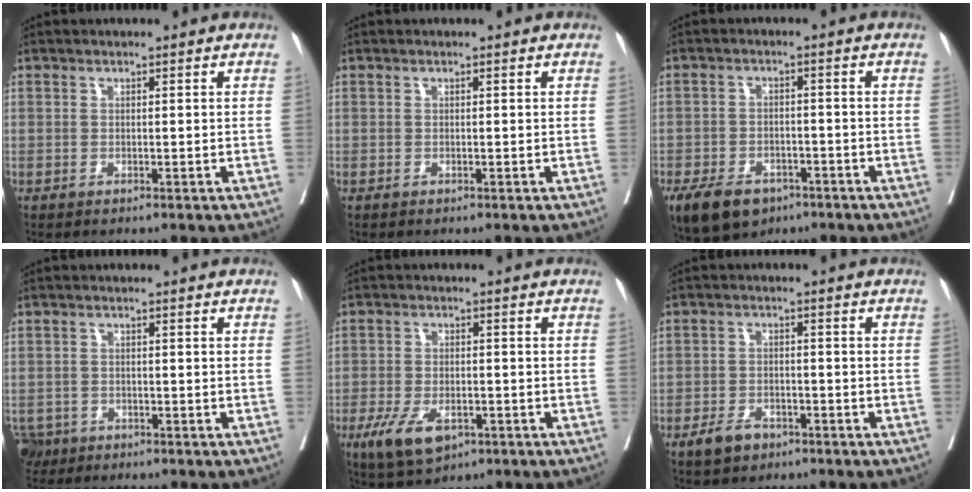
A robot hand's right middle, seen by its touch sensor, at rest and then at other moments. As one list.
[{"total": 0.0}, {"total": 9.3, "force": [-5.9, 5.6, 4.4], "torque": [-0.089, 0.000, -0.093]}, {"total": 3.4, "force": [-2.4, 2.3, 0.4], "torque": [-0.006, 0.003, -0.040]}, {"total": 7.5, "force": [-3.8, 3.6, 5.4], "torque": [-0.100, -0.010, -0.057]}, {"total": 3.9, "force": [-2.5, 2.2, 1.9], "torque": [-0.037, 0.001, -0.037]}]